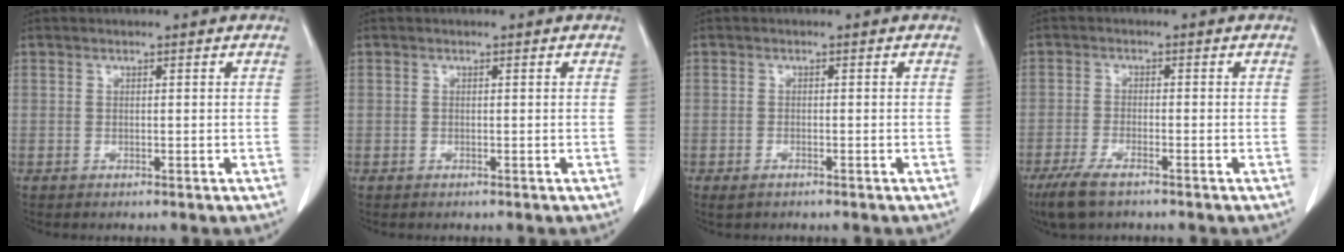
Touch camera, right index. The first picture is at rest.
{"total": 0.0}
{"total": 1.3, "force": [-0.8, 0.6, 0.8], "torque": [-0.017, -0.002, -0.006]}
{"total": 5.3, "force": [-3.8, 1.1, 3.6], "torque": [-0.080, -0.012, -0.063]}